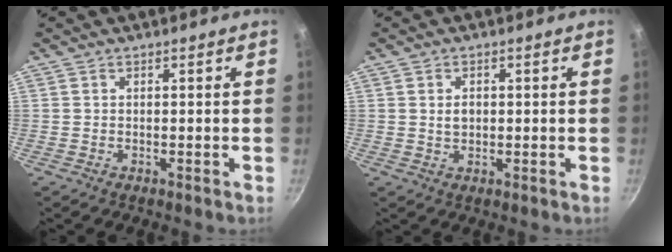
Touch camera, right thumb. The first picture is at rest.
{"total": 2.6, "force": [0.3, 1.9, 1.8], "torque": [-0.023, 0.002, 0.006]}